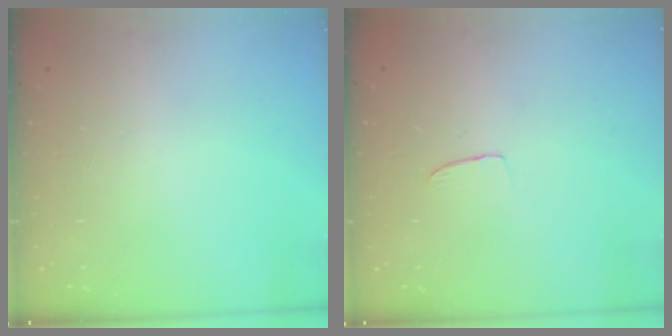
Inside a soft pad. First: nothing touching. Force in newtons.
{"total": 2.5, "press": 2.5, "slide": 0.1}